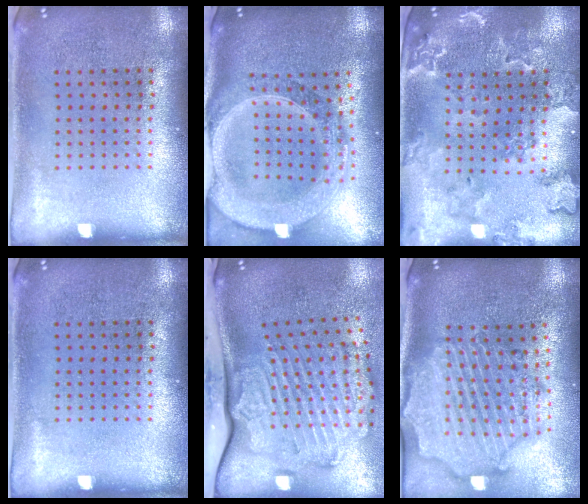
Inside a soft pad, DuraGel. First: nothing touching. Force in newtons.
{"total": 3.1, "press": 2.6, "slide": 1.7}
{"total": 1.8, "press": 1.8, "slide": 0.2}
{"total": 0.0}
{"total": 3.6, "press": 2.4, "slide": 2.6}
{"total": 3.2, "press": 2.8, "slide": 1.6}